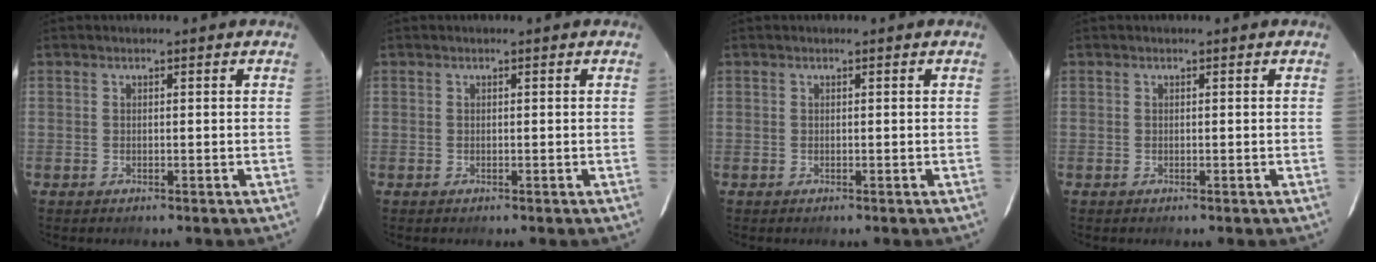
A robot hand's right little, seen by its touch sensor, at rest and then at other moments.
{"total": 0.0}
{"total": 0.0}
{"total": 0.0}